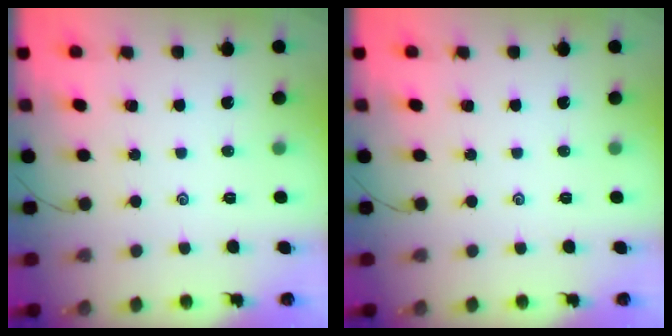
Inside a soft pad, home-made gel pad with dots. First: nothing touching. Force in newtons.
{"total": 0.0}